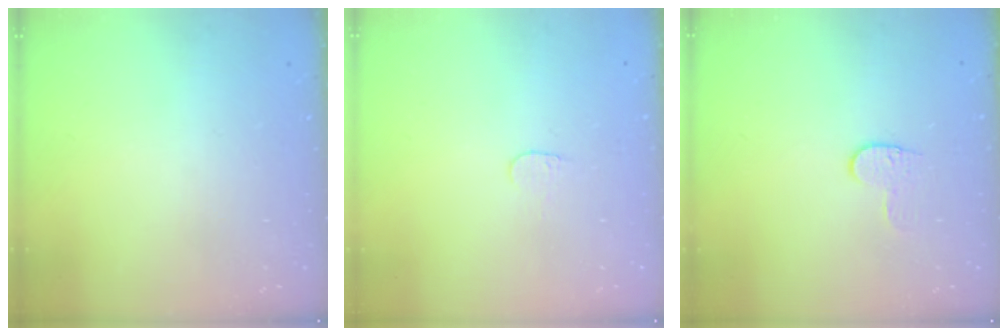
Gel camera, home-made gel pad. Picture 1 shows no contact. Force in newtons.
{"total": 3.8, "press": 3.8, "slide": 0.3}
{"total": 5.3, "press": 5.2, "slide": 0.5}